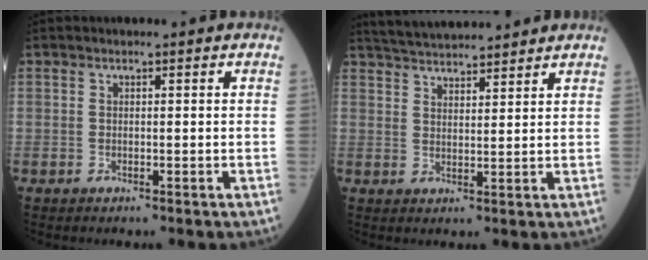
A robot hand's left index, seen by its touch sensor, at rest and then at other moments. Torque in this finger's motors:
{"motor_torque": [0.06, -0.51, 0.26, 0.06]}